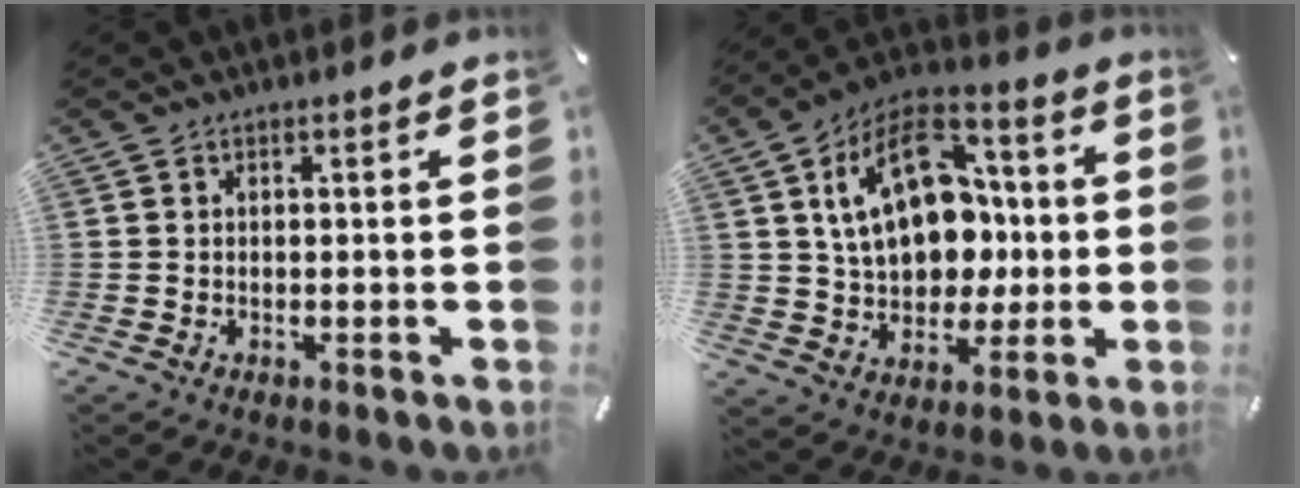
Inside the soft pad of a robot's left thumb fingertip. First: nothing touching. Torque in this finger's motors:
{"motor_torque": [2.51, 2.50, 0.89, -0.55, 0.39]}